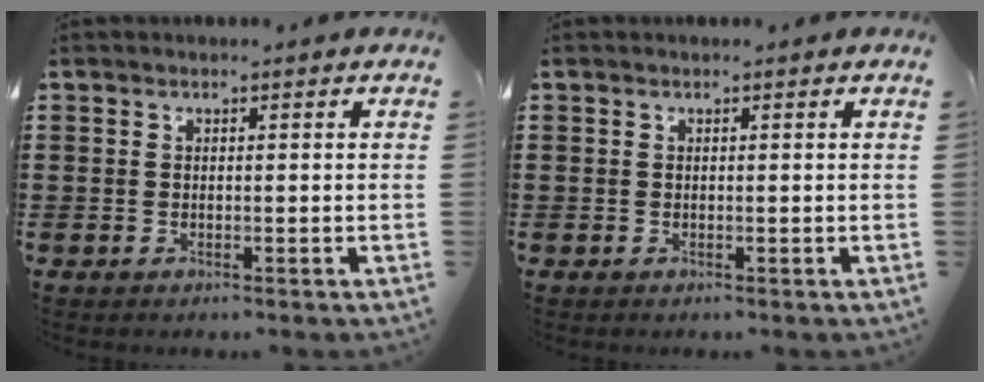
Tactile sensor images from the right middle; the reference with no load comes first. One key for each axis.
{"total": 0.0}